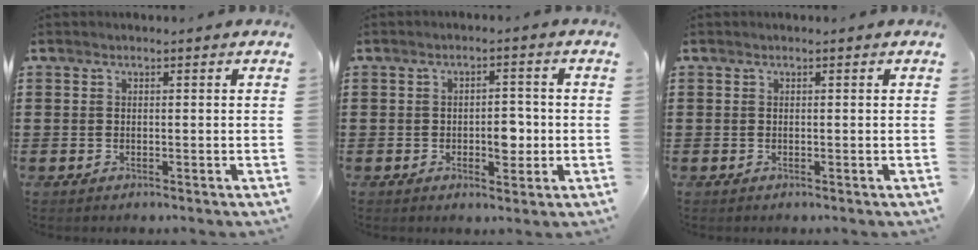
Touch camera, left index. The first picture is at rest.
{"total": 4.2, "force": [-0.9, 2.3, 3.4], "torque": [-0.047, 0.000, -0.021]}
{"total": 0.0}